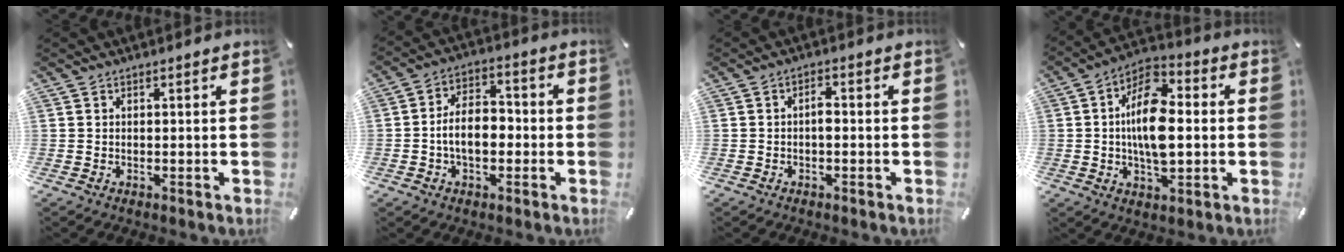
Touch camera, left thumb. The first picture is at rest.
{"total": 9.0, "force": [-2.1, 5.8, 6.5], "torque": [-0.116, 0.018, -0.037]}
{"total": 2.5, "force": [-0.6, 1.2, 2.1], "torque": [-0.041, 0.007, -0.012]}
{"total": 13.8, "force": [-0.2, 7.5, 11.6], "torque": [-0.220, 0.005, -0.004]}